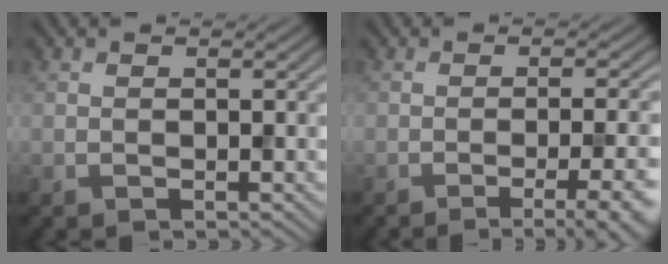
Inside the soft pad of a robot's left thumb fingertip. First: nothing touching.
{"total": 7.8, "force": [-3.4, 1.9, 6.8], "torque": [-0.079, 0.008, -0.043]}